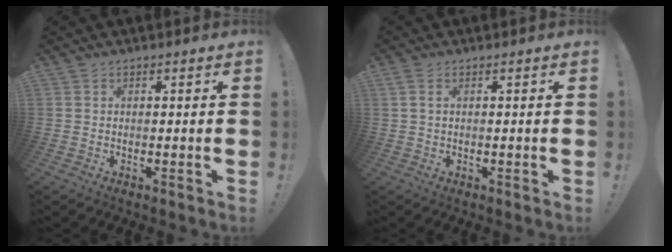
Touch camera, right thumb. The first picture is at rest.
{"total": 2.1, "force": [0.8, 0.9, 1.7], "torque": [-0.041, 0.005, 0.016]}